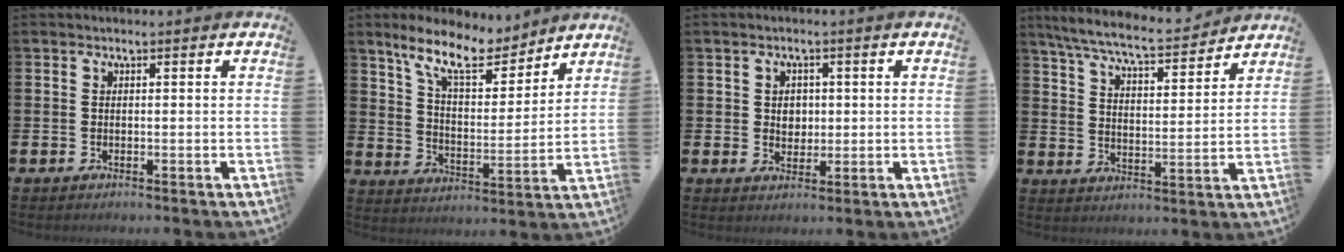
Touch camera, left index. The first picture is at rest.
{"total": 11.5, "force": [9.7, 3.6, 4.9], "torque": [-0.116, -0.051, 0.173]}
{"total": 2.4, "force": [0.7, 2.1, 1.0], "torque": [-0.002, 0.001, 0.006]}
{"total": 7.6, "force": [7.0, 0.7, 2.7], "torque": [-0.077, -0.046, 0.120]}